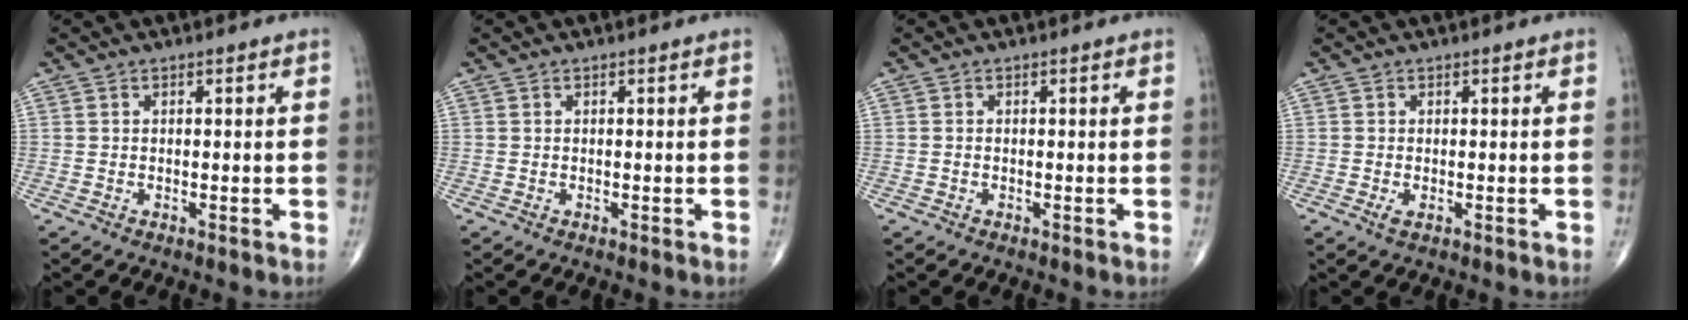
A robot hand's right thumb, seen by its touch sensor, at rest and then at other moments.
{"total": 0.0}
{"total": 0.0}
{"total": 1.1, "force": [-0.3, 0.5, 1.0], "torque": [-0.023, -0.004, -0.007]}